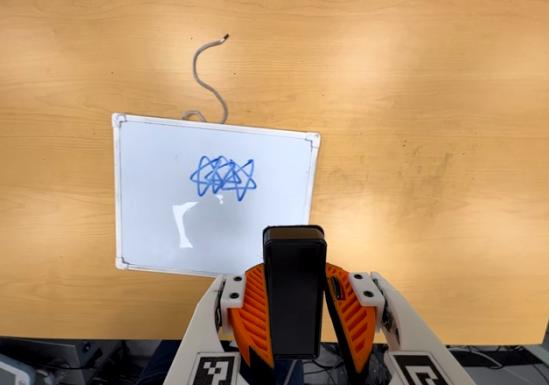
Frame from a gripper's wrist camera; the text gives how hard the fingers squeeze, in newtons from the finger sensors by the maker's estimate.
{"total": 6.9, "left": 5.8, "right": 7.9}